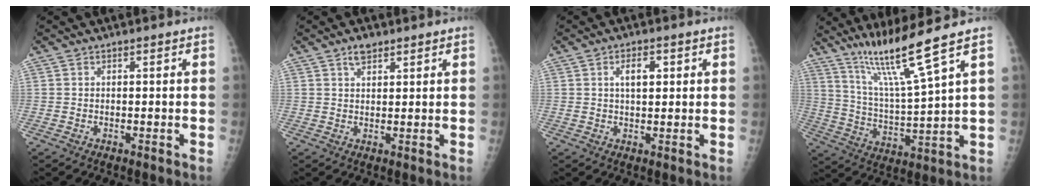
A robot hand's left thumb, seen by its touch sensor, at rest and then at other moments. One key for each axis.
{"total": 2.7, "fx": 1.9, "fy": 1.4, "fz": 1.3, "tx": -0.013, "ty": -0.009, "tz": 0.033}
{"total": 3.7, "fx": 1.4, "fy": 1.7, "fz": 3.0, "tx": -0.043, "ty": 0.001, "tz": 0.023}
{"total": 12.5, "fx": 9.1, "fy": -1.5, "fz": 8.5, "tx": -0.150, "ty": -0.060, "tz": 0.174}